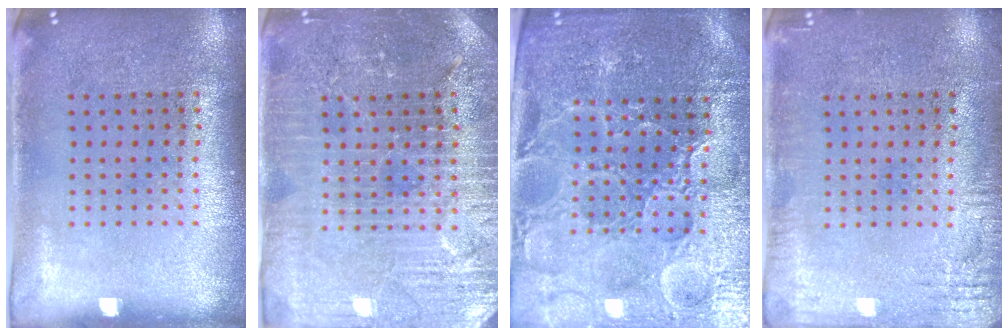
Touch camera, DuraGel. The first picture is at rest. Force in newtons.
{"total": 4.3, "press": 4.0, "slide": 1.4}
{"total": 4.6, "press": 4.4, "slide": 1.5}
{"total": 2.5, "press": 2.5, "slide": 0.2}